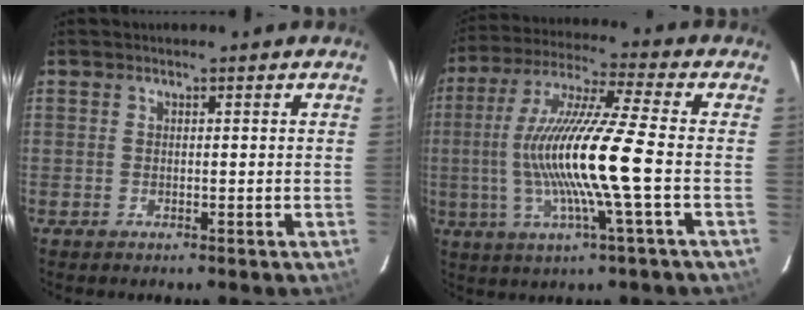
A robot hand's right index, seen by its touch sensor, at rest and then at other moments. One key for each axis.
{"total": 16.4, "fx": -2.3, "fy": -0.5, "fz": 16.2, "tx": -0.314, "ty": -0.004, "tz": -0.040}